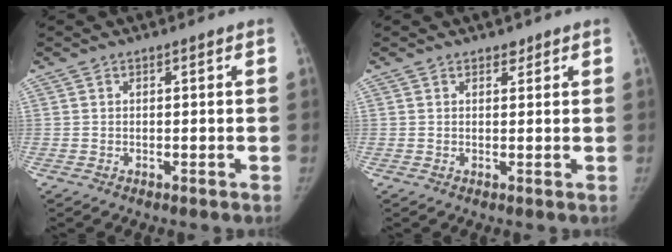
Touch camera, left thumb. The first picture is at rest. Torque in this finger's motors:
{"motor_torque": [0.21, -0.04, 0.34, -0.08, 0.00]}